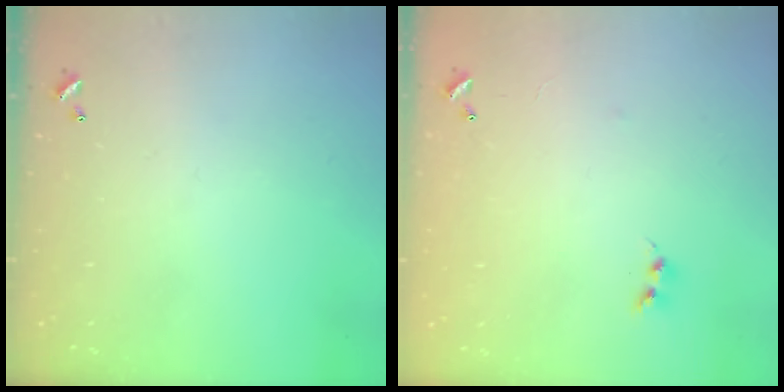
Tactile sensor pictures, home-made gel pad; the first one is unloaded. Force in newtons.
{"total": 7.2, "press": 7.2, "slide": 0.7}